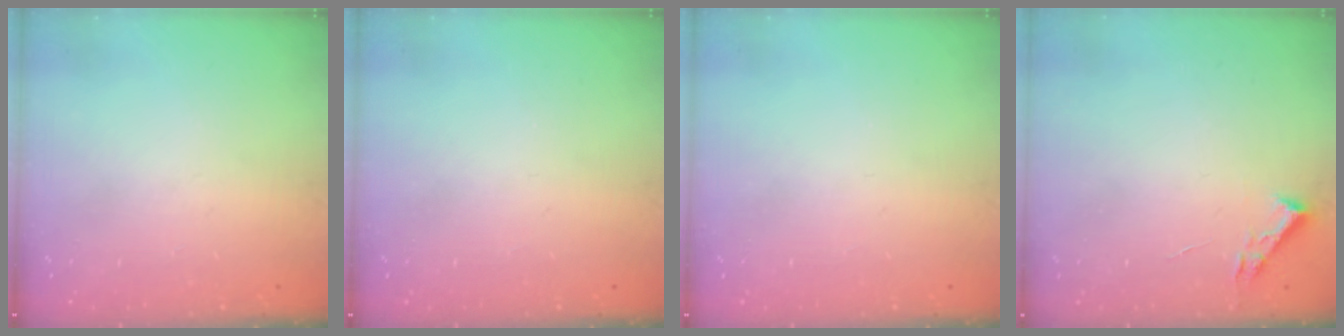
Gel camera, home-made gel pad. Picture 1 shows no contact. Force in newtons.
{"total": 0.0}
{"total": 0.0}
{"total": 2.7, "press": 2.7, "slide": 0.4}